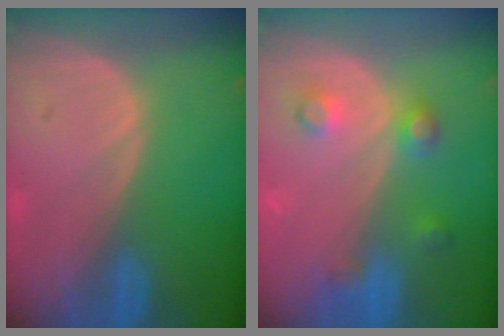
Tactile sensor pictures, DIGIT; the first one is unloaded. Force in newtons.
{"total": 4.2, "press": 4.2, "slide": 0.0}